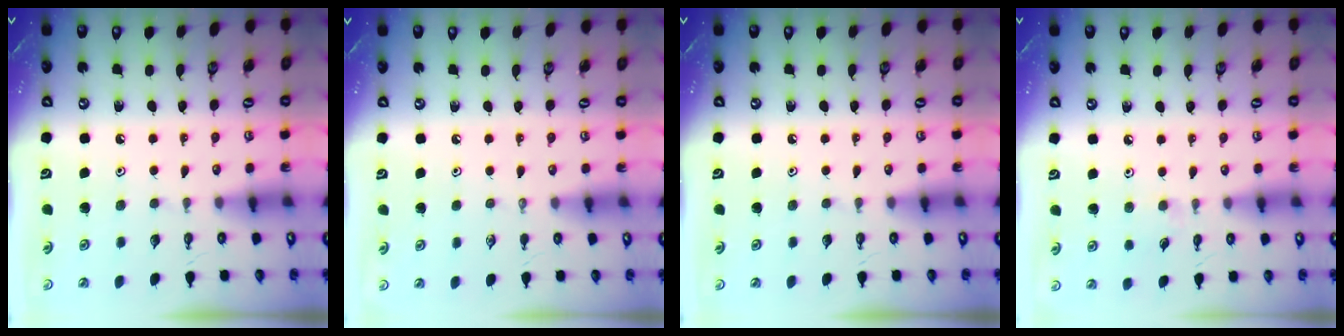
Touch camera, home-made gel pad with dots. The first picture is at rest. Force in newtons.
{"total": 0.0}
{"total": 0.0}
{"total": 3.7, "press": 3.7, "slide": 0.6}